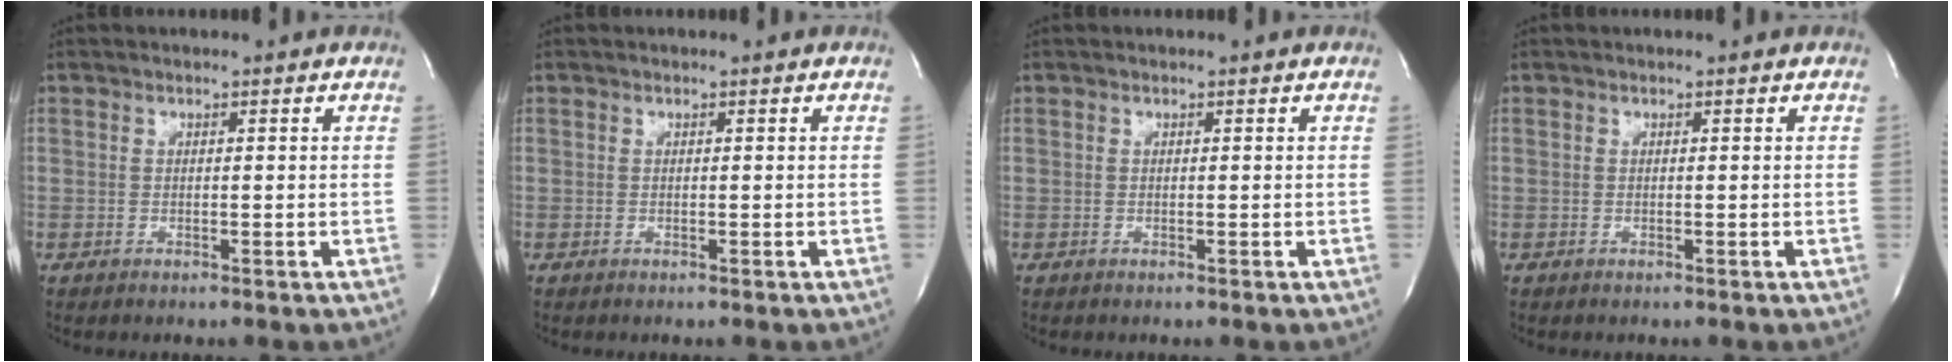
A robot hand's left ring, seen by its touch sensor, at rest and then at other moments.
{"total": 0.0}
{"total": 0.0}
{"total": 0.0}